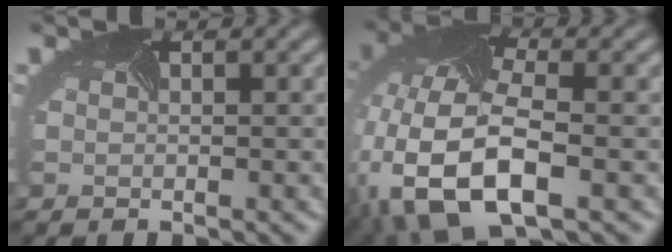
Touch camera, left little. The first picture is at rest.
{"total": 14.0, "force": [-4.2, 7.8, 10.8], "torque": [-0.237, -0.035, -0.062]}